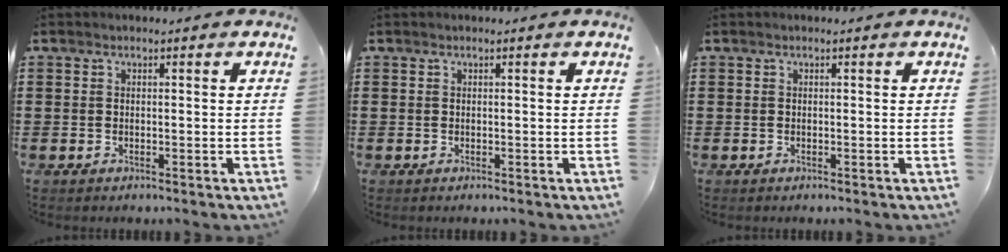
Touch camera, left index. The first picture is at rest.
{"total": 0.0}
{"total": 0.0}